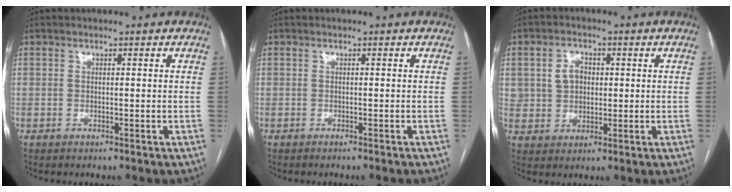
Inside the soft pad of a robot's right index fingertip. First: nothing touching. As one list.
[{"total": 1.8, "force": [-1.6, 0.0, 0.7], "torque": [-0.010, -0.001, -0.019]}, {"total": 5.2, "force": [1.1, 4.2, 2.8], "torque": [-0.055, 0.014, 0.025]}]